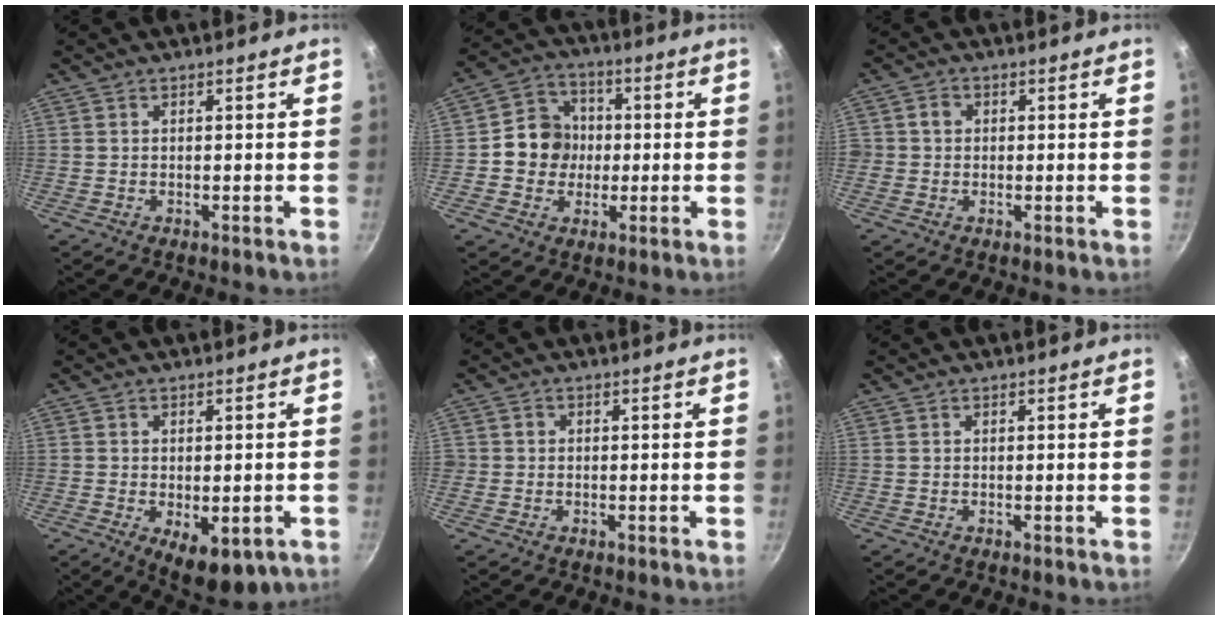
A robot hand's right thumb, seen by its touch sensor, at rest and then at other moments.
{"total": 9.8, "force": [-0.3, 8.9, 4.1], "torque": [-0.028, 0.019, -0.023]}
{"total": 2.4, "force": [0.2, 2.2, 0.8], "torque": [0.000, 0.007, -0.001]}
{"total": 8.9, "force": [-2.9, 4.3, 7.2], "torque": [-0.087, -0.010, -0.027]}
{"total": 1.2, "force": [-0.1, 1.1, 0.2], "torque": [0.001, 0.003, -0.004]}
{"total": 0.0}